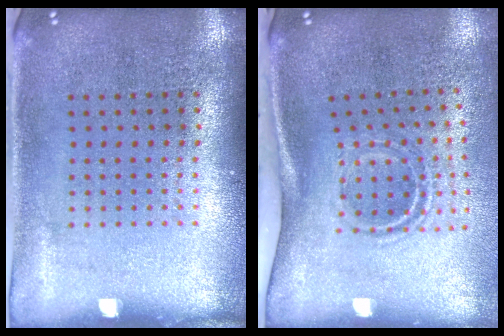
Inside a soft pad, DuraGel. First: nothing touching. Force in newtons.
{"total": 1.8, "press": 1.1, "slide": 1.4}